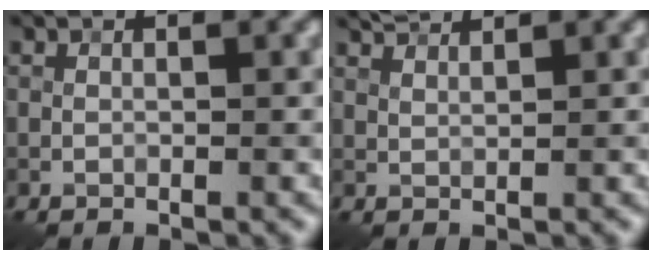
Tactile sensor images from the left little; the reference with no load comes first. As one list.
[{"total": 2.4, "force": [2.1, 0.3, 1.0], "torque": [-0.028, 0.000, 0.040]}]